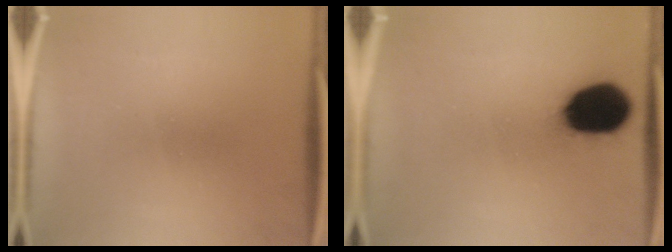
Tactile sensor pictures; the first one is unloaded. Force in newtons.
{"total": 17.9}